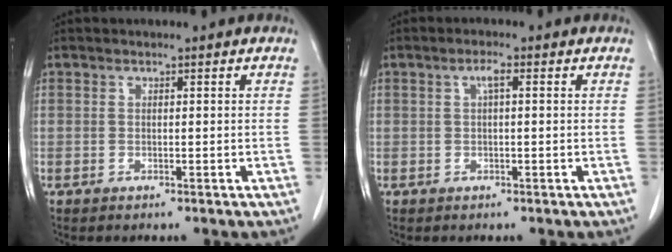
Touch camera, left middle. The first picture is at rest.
{"total": 1.6, "force": [0.4, 0.3, 1.5], "torque": [-0.027, 0.004, 0.006]}